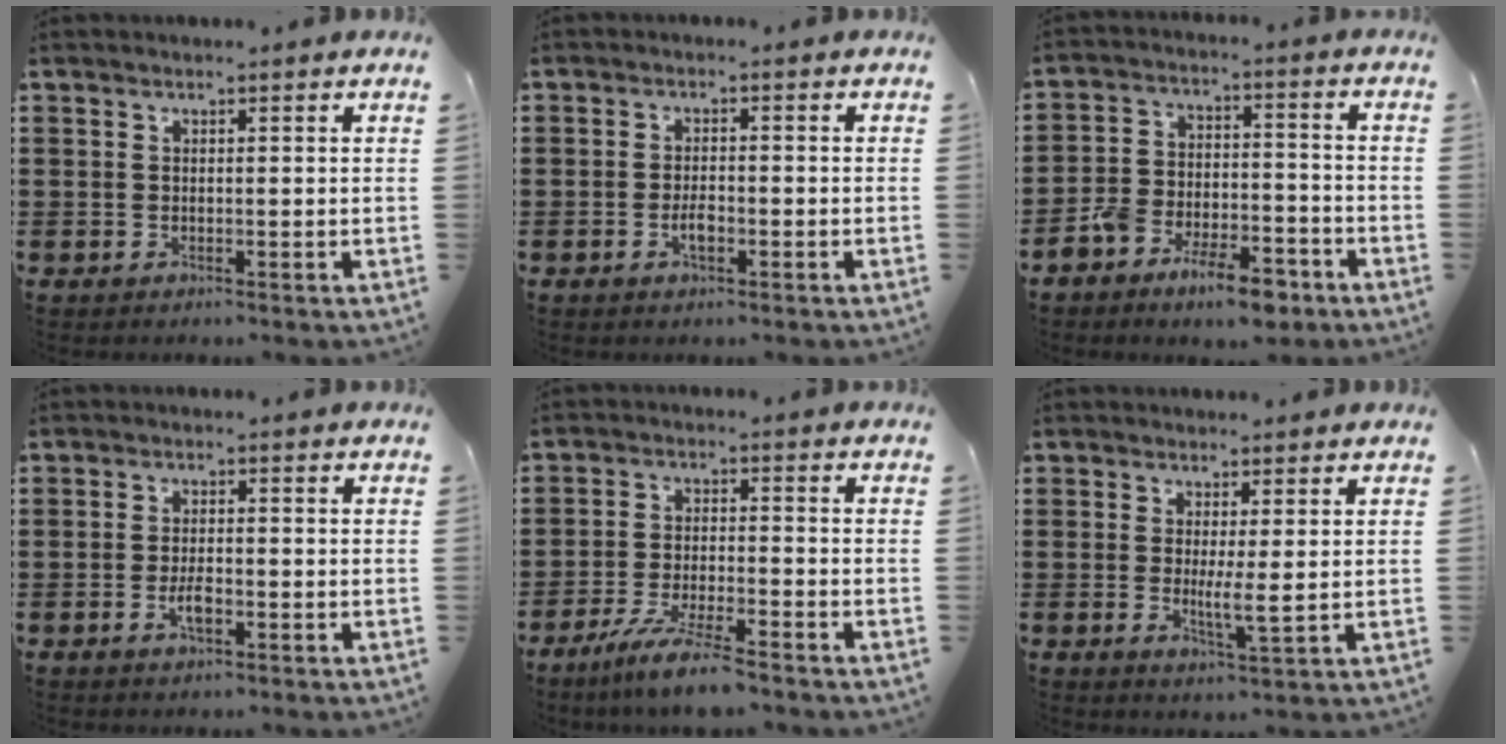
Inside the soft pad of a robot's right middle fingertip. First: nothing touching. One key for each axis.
{"total": 2.3, "fx": -1.0, "fy": 0.6, "fz": 1.9, "tx": -0.038, "ty": 0.000, "tz": -0.018}
{"total": 8.5, "fx": -6.8, "fy": 3.0, "fz": 4.1, "tx": -0.076, "ty": 0.022, "tz": -0.128}
{"total": 3.2, "fx": -1.4, "fy": 1.0, "fz": 2.7, "tx": -0.056, "ty": -0.003, "tz": -0.025}
{"total": 6.8, "fx": -5.7, "fy": 0.1, "fz": 3.8, "tx": -0.085, "ty": -0.018, "tz": -0.108}
{"total": 3.2, "fx": 0.4, "fy": 0.3, "fz": 3.1, "tx": -0.046, "ty": -0.013, "tz": 0.004}